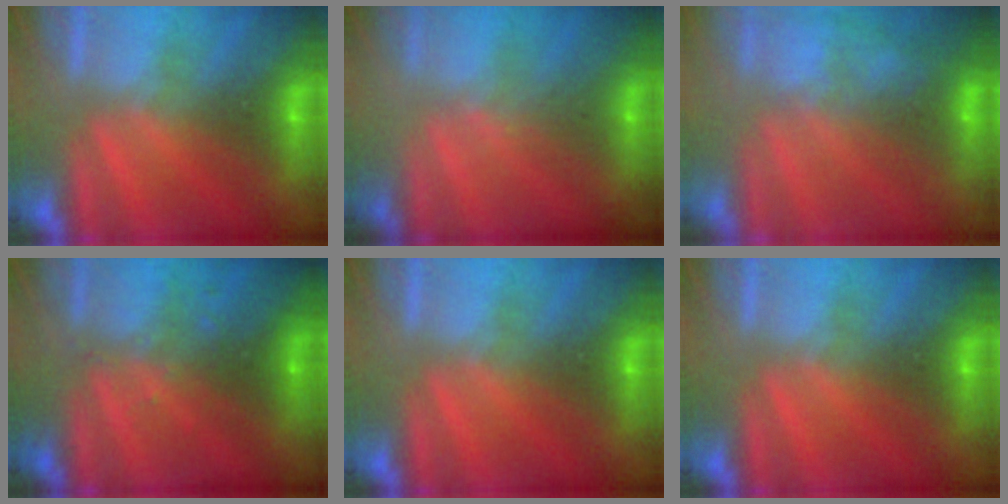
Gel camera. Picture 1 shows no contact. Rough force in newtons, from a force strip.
{"total": 2.7}
{"total": 6.3}
{"total": 2.9}
{"total": 0.0}
{"total": 0.0}